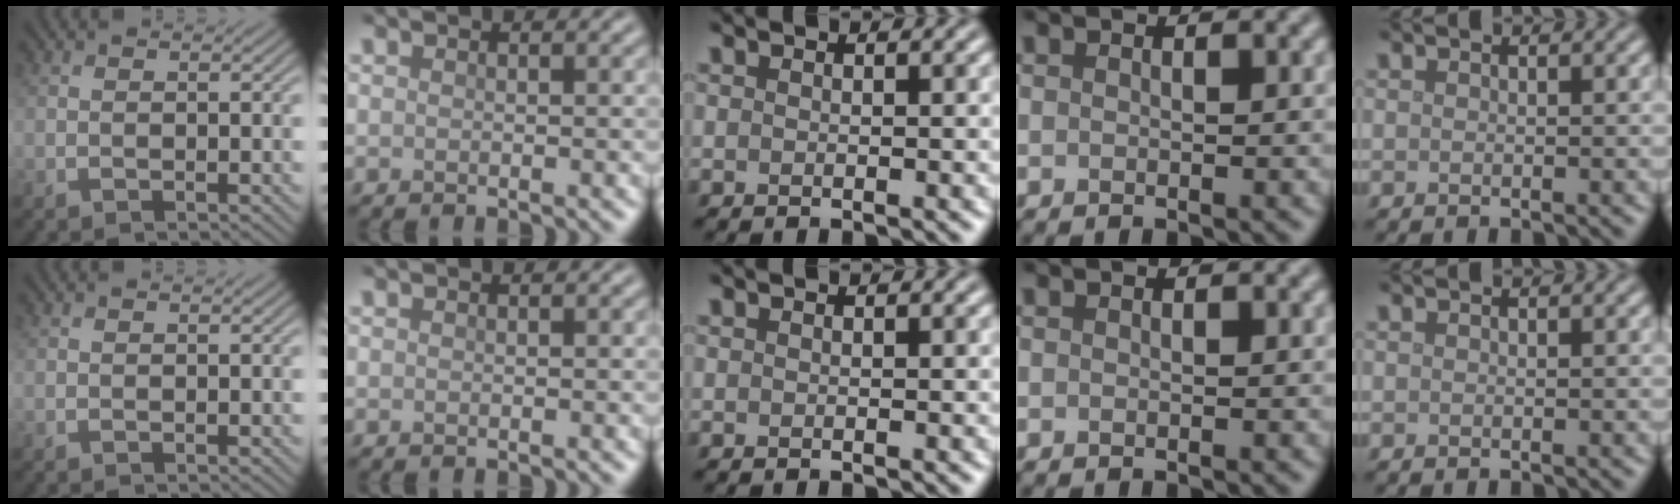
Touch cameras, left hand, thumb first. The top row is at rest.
{}